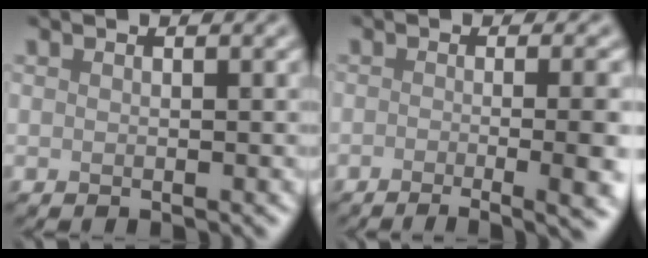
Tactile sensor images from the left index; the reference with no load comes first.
{"total": 10.0, "force": [-2.5, 4.2, 8.7], "torque": [-0.056, 0.002, -0.025]}